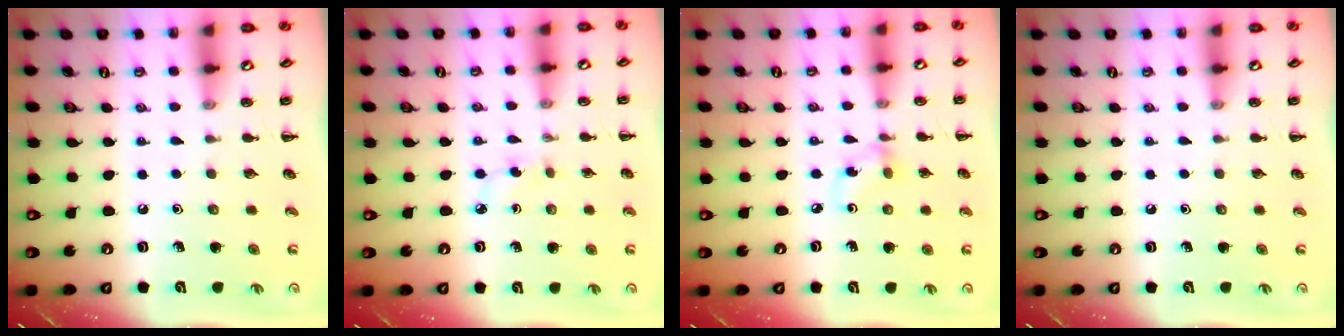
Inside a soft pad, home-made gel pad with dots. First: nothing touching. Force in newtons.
{"total": 2.9, "press": 2.7, "slide": 1.1}
{"total": 3.8, "press": 3.6, "slide": 1.3}
{"total": 0.0}